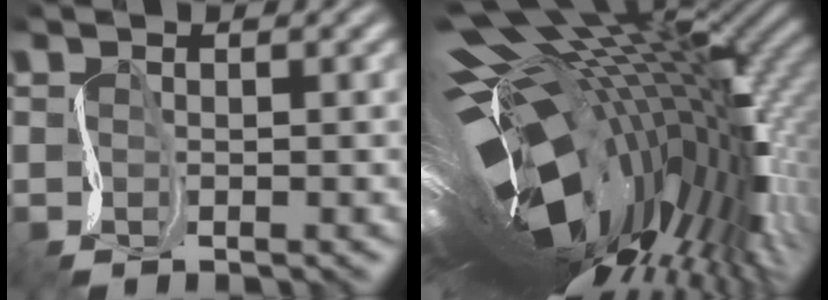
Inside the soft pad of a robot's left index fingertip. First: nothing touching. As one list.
[{"total": 18.5, "force": [-1.1, 8.7, 16.3], "torque": [-0.278, -0.055, 0.003]}]